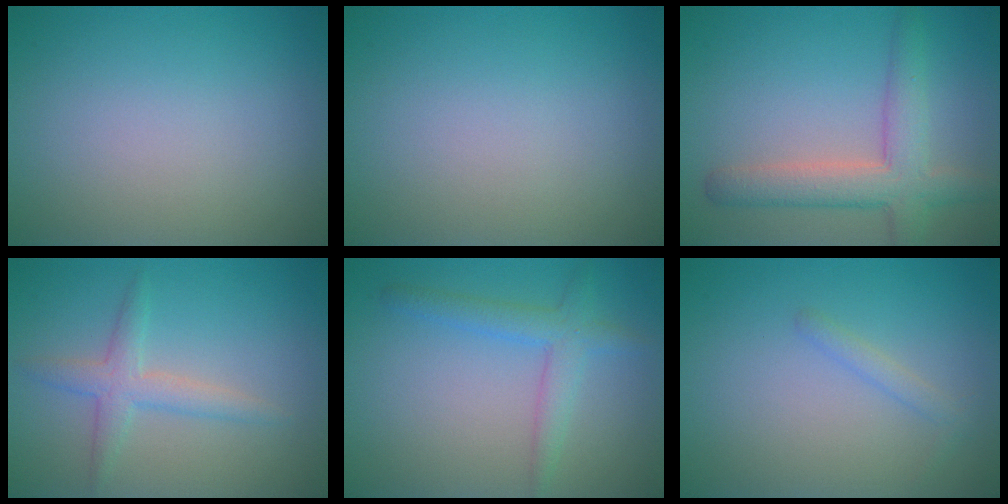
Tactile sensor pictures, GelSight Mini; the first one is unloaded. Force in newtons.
{"total": 0.0}
{"total": 5.0, "press": 4.9, "slide": 0.3}
{"total": 2.7, "press": 2.7, "slide": 0.0}
{"total": 2.8, "press": 2.8, "slide": 0.2}
{"total": 1.1, "press": 1.1, "slide": 0.0}